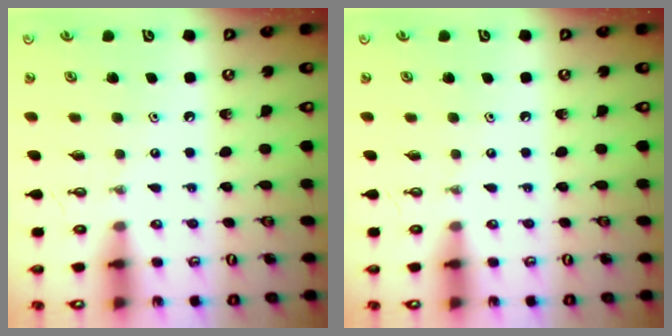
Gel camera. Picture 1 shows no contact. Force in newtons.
{"total": 0.0}